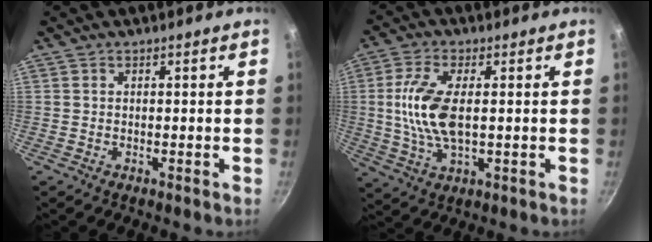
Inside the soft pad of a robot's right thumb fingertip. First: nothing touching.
{"total": 10.8, "force": [0.8, 5.0, 9.6], "torque": [-0.198, -0.001, 0.013]}